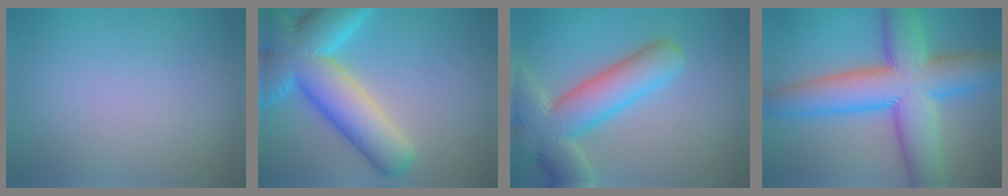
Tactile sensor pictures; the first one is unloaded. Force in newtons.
{"total": 12.5, "press": 12.5, "slide": 0.5}
{"total": 9.2, "press": 9.2, "slide": 0.9}
{"total": 12.3, "press": 12.3, "slide": 0.5}